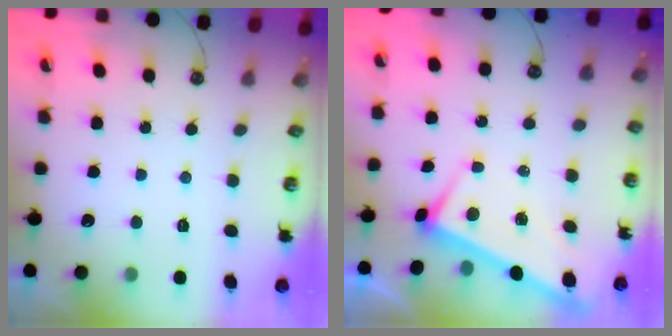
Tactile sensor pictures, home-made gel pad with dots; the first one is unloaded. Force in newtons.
{"total": 3.8, "press": 3.8, "slide": 0.2}